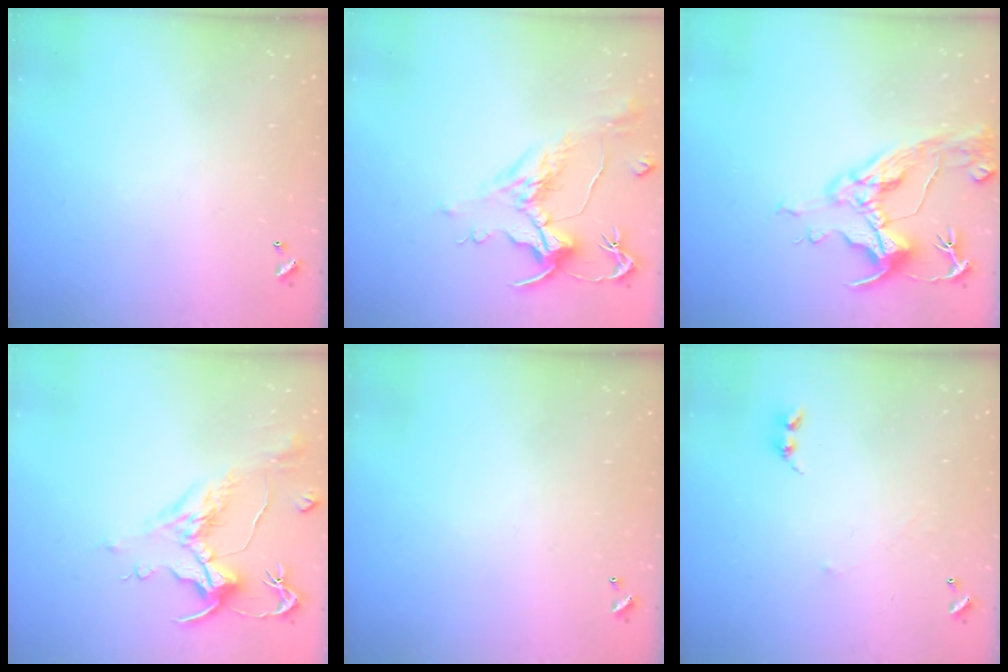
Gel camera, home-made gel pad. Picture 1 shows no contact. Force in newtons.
{"total": 1.6, "press": 0.6, "slide": 1.4}
{"total": 8.7, "press": 8.5, "slide": 1.4}
{"total": 1.6, "press": 0.6, "slide": 1.4}
{"total": 0.0}
{"total": 2.3, "press": 2.3, "slide": 0.3}